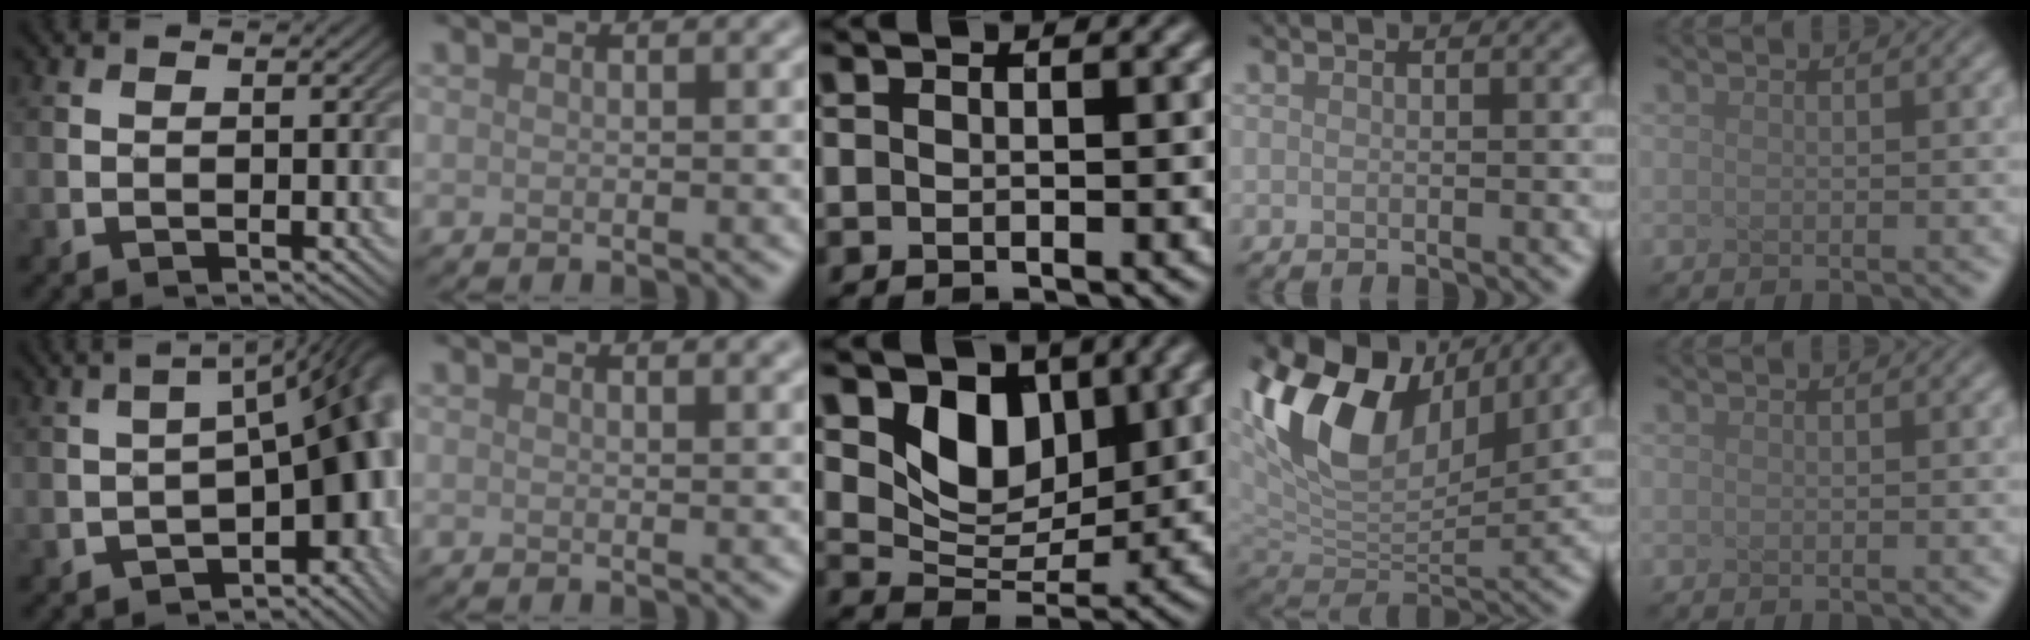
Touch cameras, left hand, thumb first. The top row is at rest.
{"thumb": {"total": 15.6, "force": [-4.2, 7.6, 13.0], "torque": [-0.134, -0.024, -0.040]}, "index": {"total": 1.8, "force": [1.3, 0.6, 1.0], "torque": [-0.004, 0.006, 0.008]}, "middle": {"total": 5.5, "force": [2.3, 3.8, 3.2], "torque": [-0.066, -0.017, 0.039]}, "ring": {"total": 12.2, "force": [5.3, 6.9, 8.5], "torque": [-0.173, 0.013, 0.099]}}